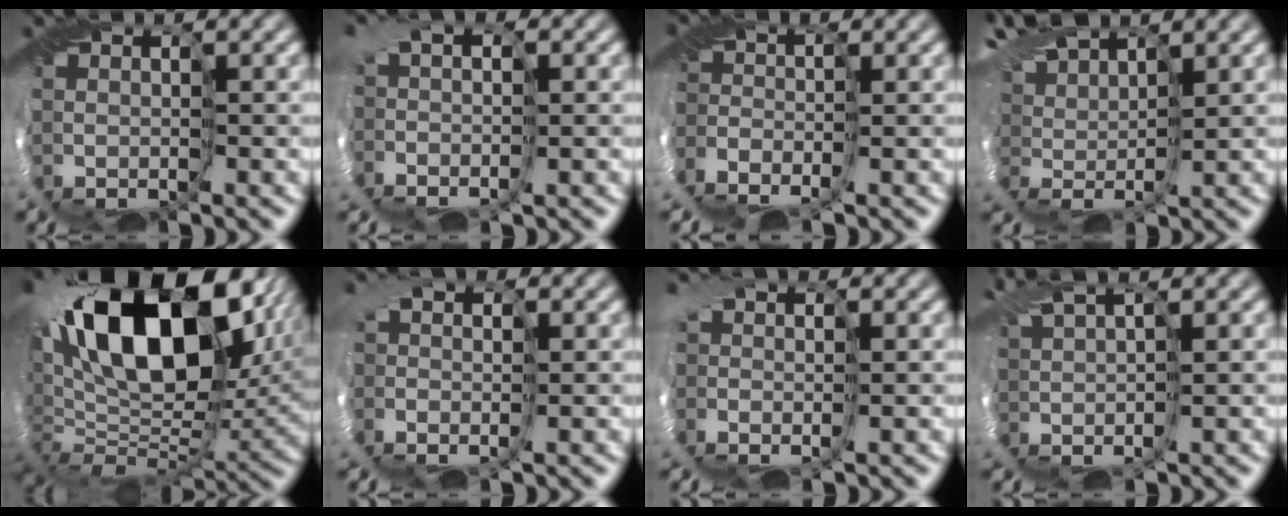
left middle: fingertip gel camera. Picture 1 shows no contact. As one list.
[{"total": 3.2, "force": [-0.4, 2.0, 2.5], "torque": [-0.036, 0.005, -0.010]}, {"total": 3.6, "force": [-3.3, 1.3, 0.5], "torque": [-0.005, -0.009, -0.059]}, {"total": 7.0, "force": [5.5, 2.3, 3.6], "torque": [-0.102, 0.026, 0.096]}, {"total": 17.2, "force": [4.8, 10.1, 12.9], "torque": [-0.234, 0.007, 0.084]}, {"total": 3.8, "force": [-0.9, 2.8, 2.4], "torque": [-0.028, 0.010, -0.019]}, {"total": 3.7, "force": [-0.8, 2.7, 2.4], "torque": [-0.038, 0.004, -0.012]}, {"total": 1.8, "force": [1.4, 0.0, 1.1], "torque": [-0.038, 0.018, 0.033]}]